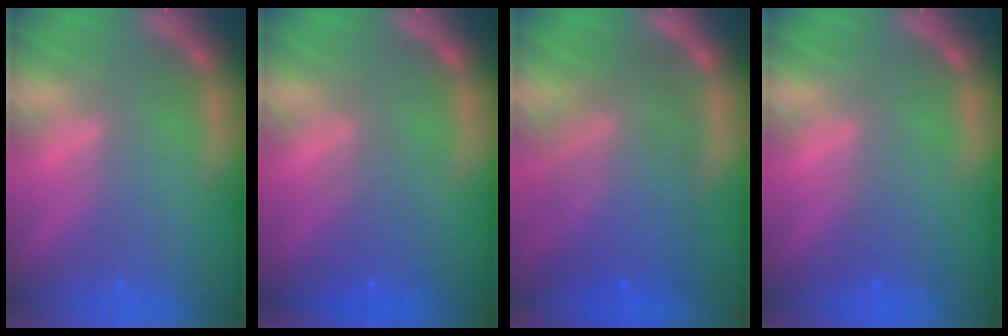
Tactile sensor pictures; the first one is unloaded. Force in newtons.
{"total": 2.4}
{"total": 9.1}
{"total": 1.0}